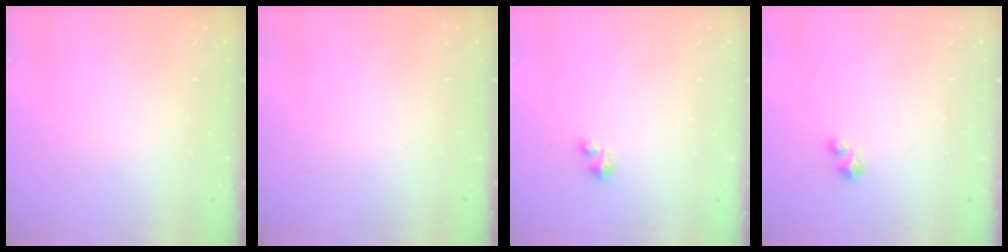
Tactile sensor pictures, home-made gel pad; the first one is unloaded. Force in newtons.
{"total": 0.0}
{"total": 1.6, "press": 1.6, "slide": 0.3}
{"total": 3.0, "press": 2.9, "slide": 0.2}